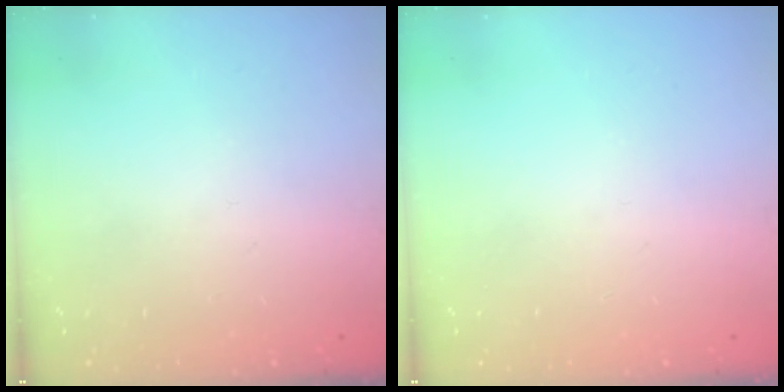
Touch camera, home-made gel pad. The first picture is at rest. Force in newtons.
{"total": 0.0}